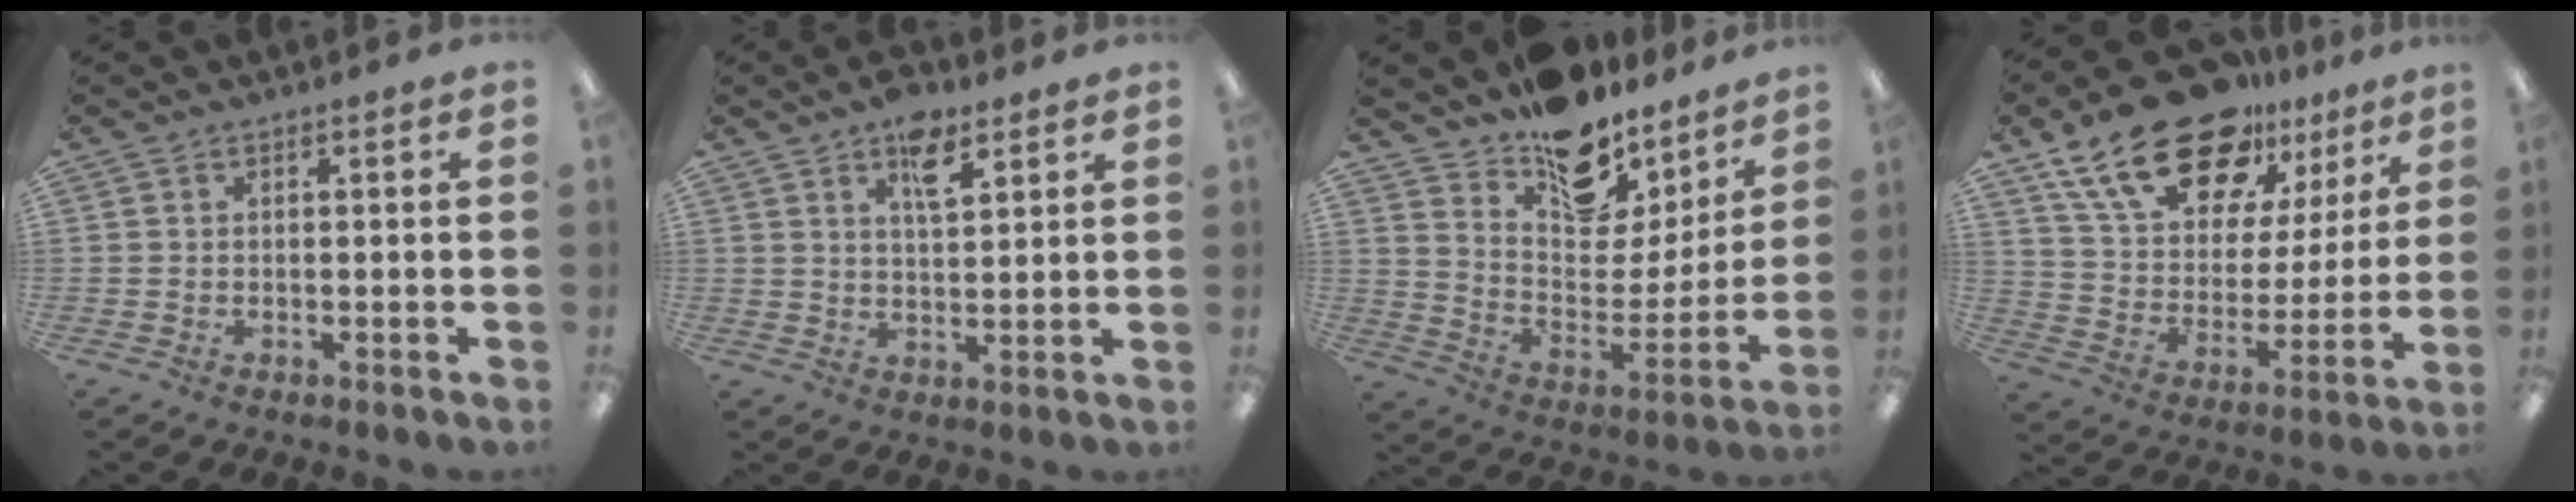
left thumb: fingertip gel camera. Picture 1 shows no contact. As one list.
[{"total": 7.5, "force": [4.6, 3.4, 4.9], "torque": [-0.066, -0.020, 0.077]}, {"total": 16.3, "force": [13.0, 8.3, 5.3], "torque": [-0.072, -0.110, 0.229]}, {"total": 22.5, "force": [15.7, 11.0, 11.8], "torque": [-0.204, -0.091, 0.280]}]